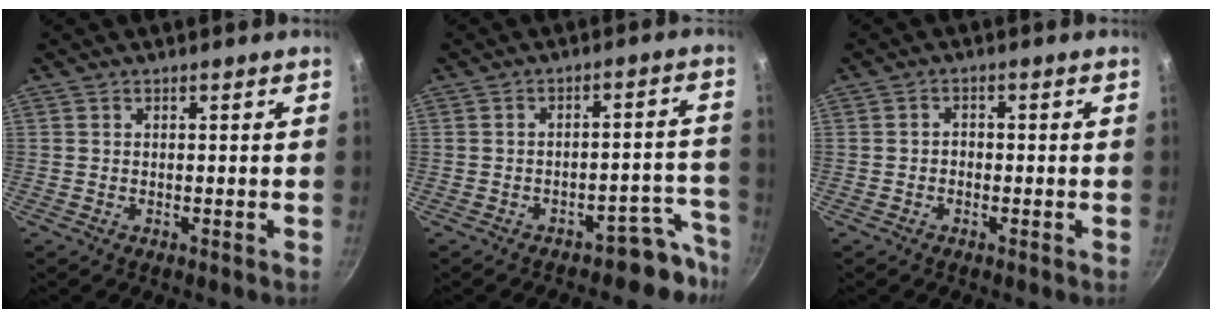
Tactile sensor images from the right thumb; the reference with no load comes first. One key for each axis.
{"total": 6.9, "fx": -5.7, "fy": 3.1, "fz": 2.4, "tx": 0.035, "ty": 0.072, "tz": -0.072}
{"total": 1.5, "fx": -0.6, "fy": 1.1, "fz": 0.6, "tx": -0.005, "ty": 0.008, "tz": -0.013}